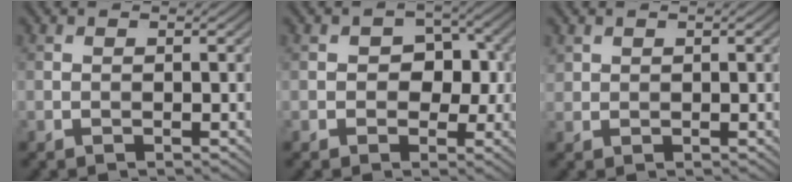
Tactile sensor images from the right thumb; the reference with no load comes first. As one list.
[{"total": 4.1, "force": [-0.2, 3.3, 2.4], "torque": [-0.022, -0.001, -0.013]}, {"total": 1.2, "force": [0.8, 0.8, 0.2], "torque": [-0.007, 0.000, 0.022]}]